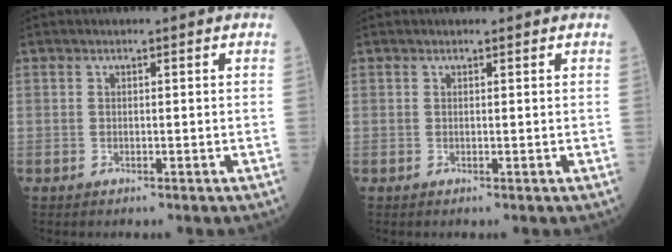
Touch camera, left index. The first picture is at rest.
{"total": 0.5, "force": [0.5, 0.1, 0.1], "torque": [-0.006, 0.001, 0.008]}